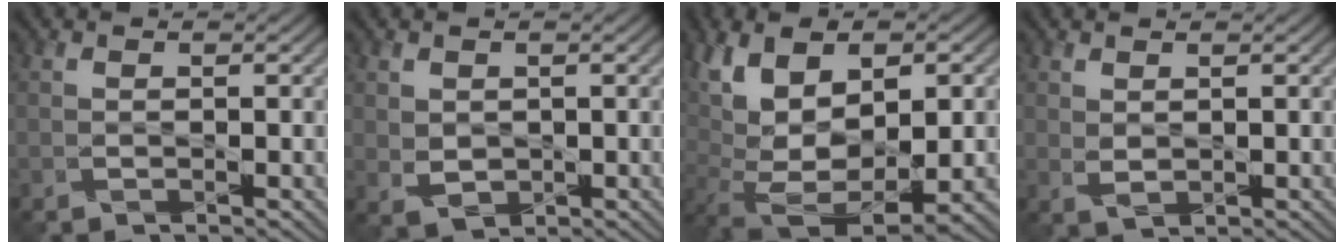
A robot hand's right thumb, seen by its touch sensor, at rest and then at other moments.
{"total": 2.2, "force": [0.7, 1.8, 1.0], "torque": [-0.031, -0.007, 0.017]}
{"total": 13.7, "force": [1.2, 6.9, 11.8], "torque": [-0.223, -0.008, 0.038]}
{"total": 1.2, "force": [0.8, 0.6, 0.7], "torque": [-0.018, -0.005, 0.018]}